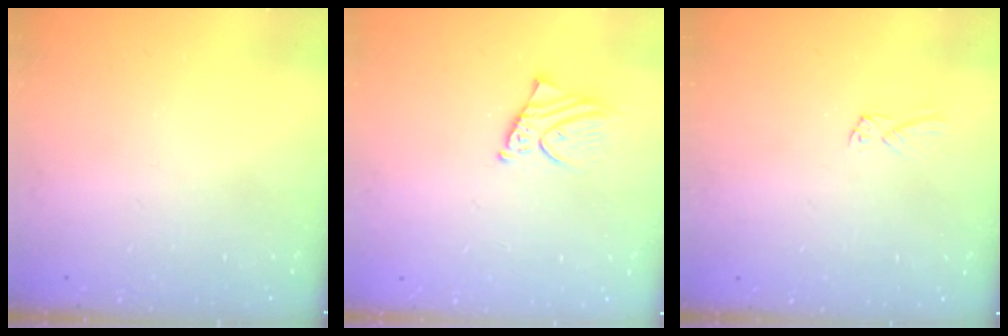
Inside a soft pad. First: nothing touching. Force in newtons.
{"total": 2.9, "press": 2.8, "slide": 0.3}
{"total": 2.3, "press": 2.3, "slide": 0.3}